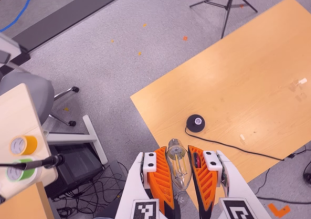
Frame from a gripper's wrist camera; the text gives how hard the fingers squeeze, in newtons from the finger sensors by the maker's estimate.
{"total": 23.9, "left": 26.1, "right": 21.6}